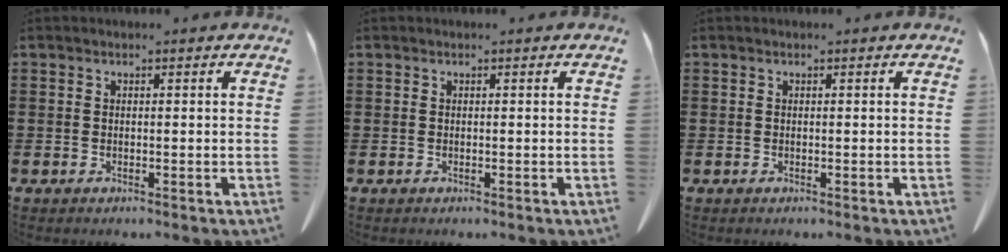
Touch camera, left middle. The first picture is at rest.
{"total": 0.0}
{"total": 0.0}